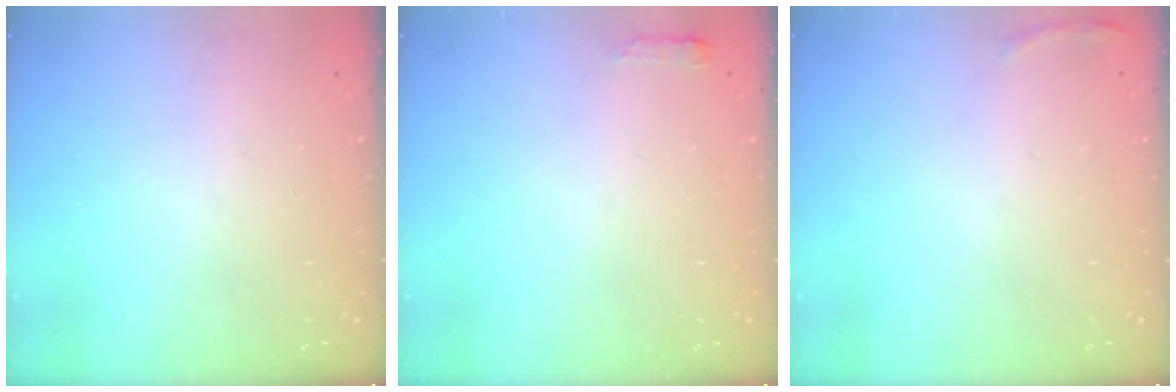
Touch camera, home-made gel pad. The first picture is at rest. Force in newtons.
{"total": 2.7, "press": 2.6, "slide": 0.5}
{"total": 5.2, "press": 5.1, "slide": 1.2}